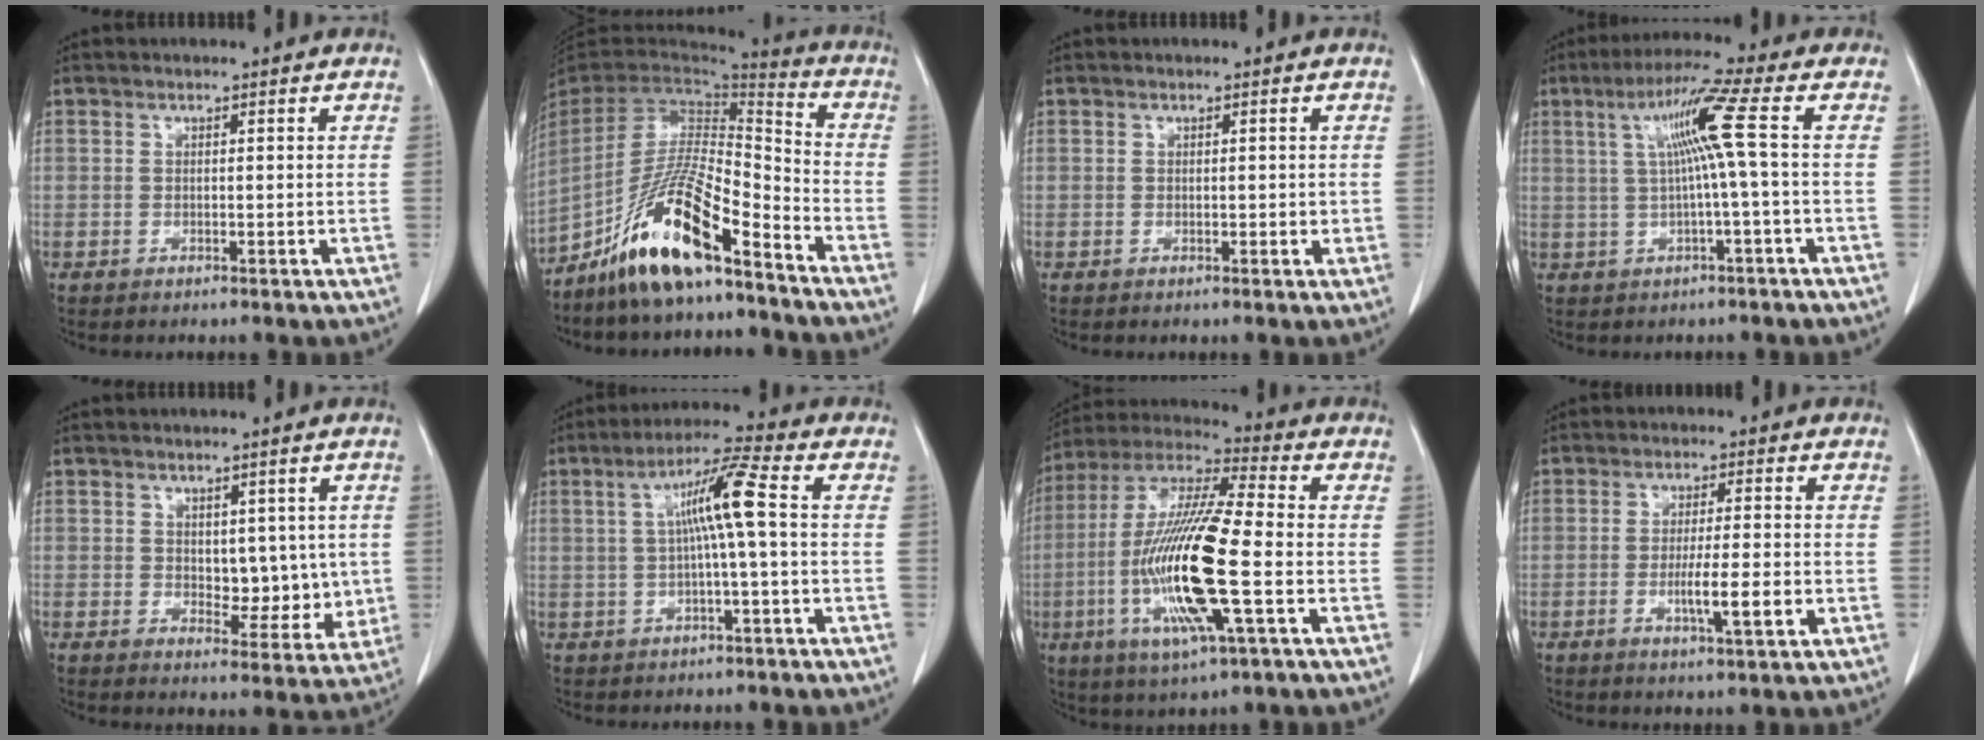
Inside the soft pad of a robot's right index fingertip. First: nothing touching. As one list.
[{"total": 15.6, "force": [-10.6, 2.3, 11.2], "torque": [-0.217, -0.006, -0.196]}, {"total": 1.1, "force": [-0.1, 0.7, 0.9], "torque": [-0.010, 0.000, -0.001]}, {"total": 7.8, "force": [1.0, -1.5, 7.6], "torque": [-0.140, 0.020, 0.027]}, {"total": 6.2, "force": [0.5, 3.8, 5.0], "torque": [-0.050, -0.005, 0.019]}, {"total": 7.6, "force": [0.6, -0.5, 7.6], "torque": [-0.136, 0.019, 0.009]}, {"total": 18.5, "force": [-4.0, 1.7, 18.0], "torque": [-0.373, -0.015, -0.077]}, {"total": 6.1, "force": [-1.7, 0.2, 5.8], "torque": [-0.098, -0.009, -0.027]}]